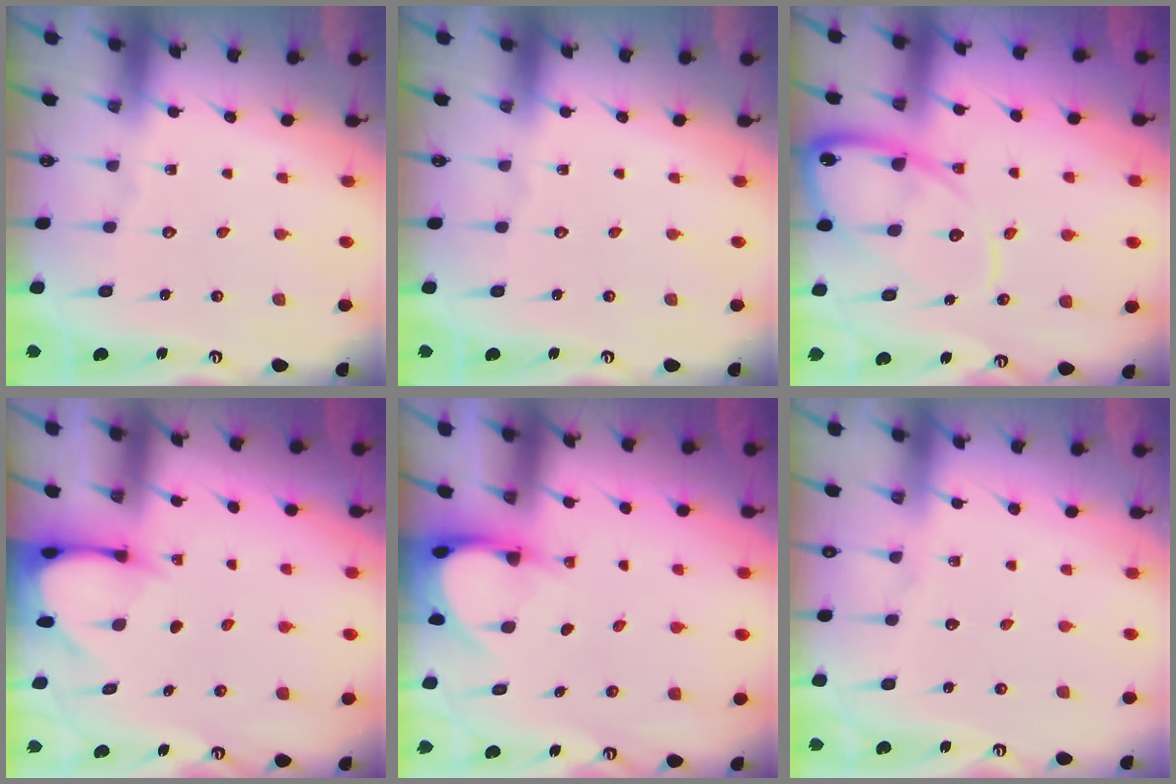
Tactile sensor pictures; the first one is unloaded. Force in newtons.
{"total": 0.0}
{"total": 12.7, "press": 12.6, "slide": 1.4}
{"total": 3.6, "press": 3.6, "slide": 0.3}
{"total": 3.6, "press": 3.6, "slide": 0.3}
{"total": 3.5, "press": 3.5, "slide": 0.5}